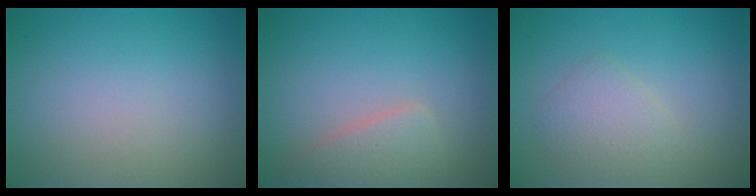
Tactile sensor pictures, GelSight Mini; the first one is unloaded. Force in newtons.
{"total": 2.7, "press": 2.7, "slide": 0.1}
{"total": 2.4, "press": 2.4, "slide": 0.0}